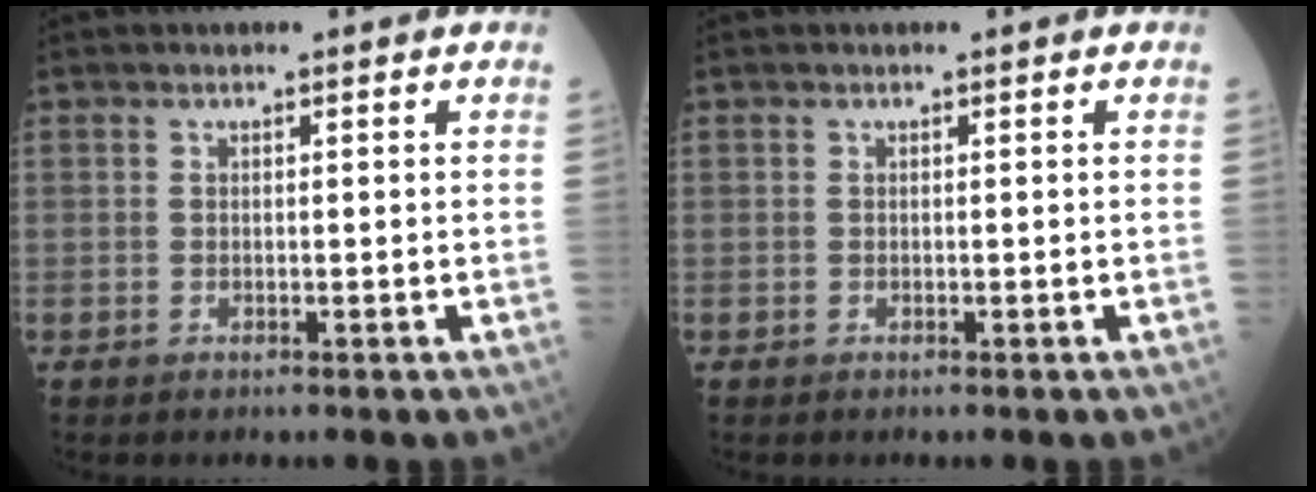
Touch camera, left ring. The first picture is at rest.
{"total": 0.0}